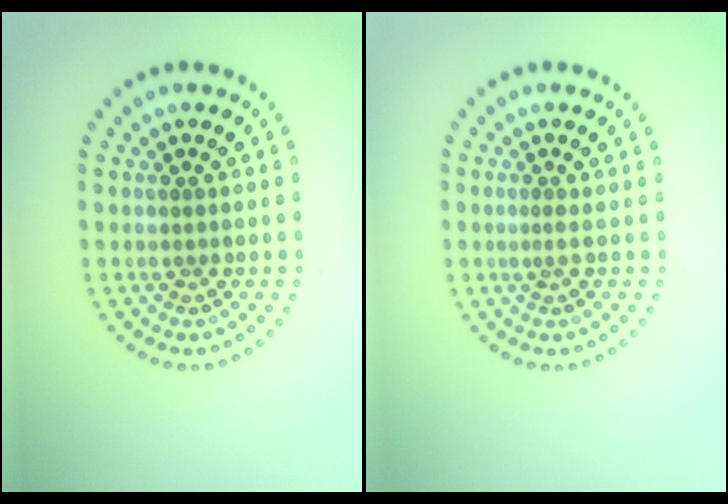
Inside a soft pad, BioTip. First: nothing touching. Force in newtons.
{"total": 0.5, "press": 0.1, "slide": 0.5}